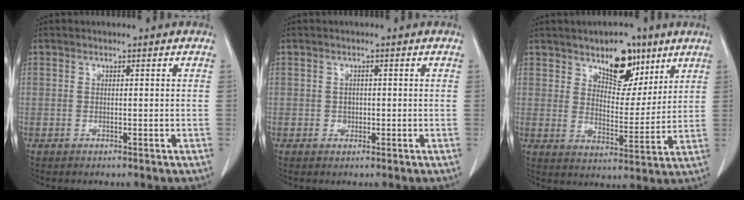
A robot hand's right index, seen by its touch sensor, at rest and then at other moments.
{"total": 1.2, "force": [-0.1, 1.1, 0.5], "torque": [-0.004, 0.005, 0.003]}
{"total": 9.2, "force": [5.9, 4.6, 5.4], "torque": [-0.078, -0.001, 0.097]}